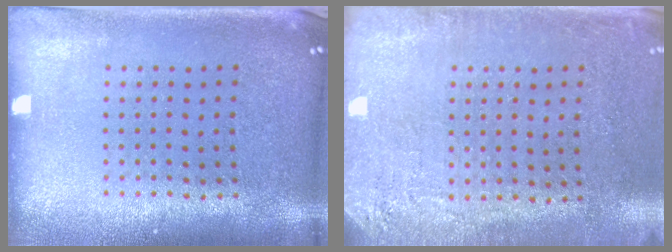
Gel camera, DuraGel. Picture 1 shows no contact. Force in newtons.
{"total": 2.7, "press": 2.3, "slide": 1.4}